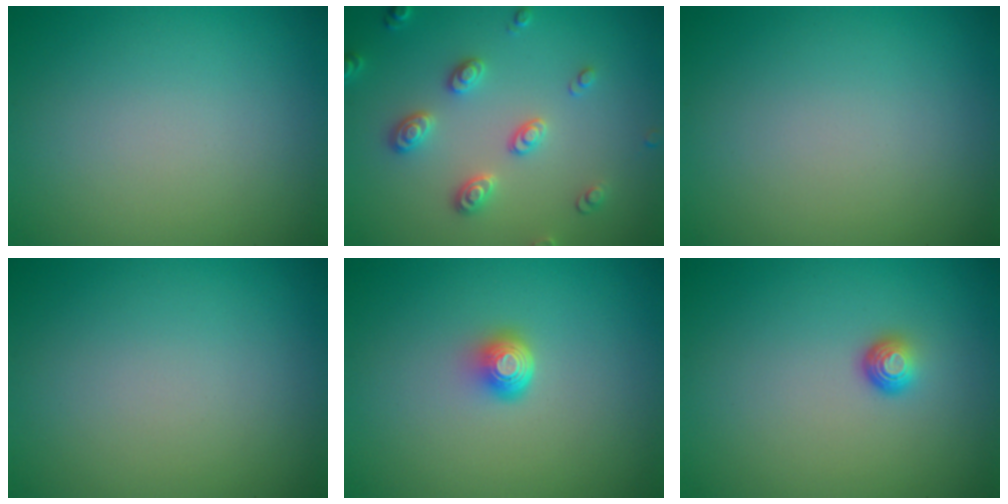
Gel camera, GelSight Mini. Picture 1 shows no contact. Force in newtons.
{"total": 2.8, "press": 2.7, "slide": 0.8}
{"total": 0.0}
{"total": 0.0}
{"total": 2.1, "press": 1.4, "slide": 1.6}
{"total": 1.5, "press": 1.0, "slide": 1.1}